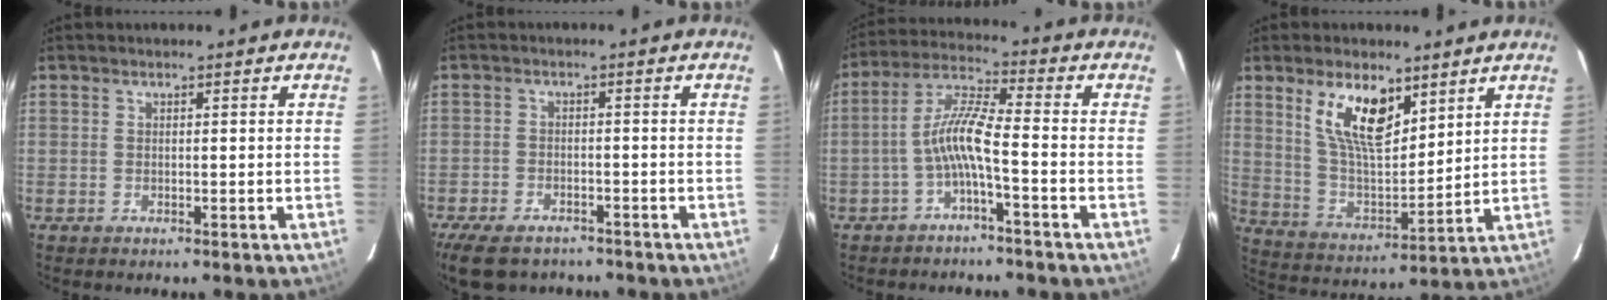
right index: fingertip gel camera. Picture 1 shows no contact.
{"total": 11.1, "force": [-8.4, 5.3, 4.8], "torque": [-0.122, -0.014, -0.136]}
{"total": 7.2, "force": [-2.8, 0.4, 6.6], "torque": [-0.152, 0.017, -0.054]}
{"total": 13.3, "force": [7.4, 5.6, 9.6], "torque": [-0.179, 0.004, 0.151]}